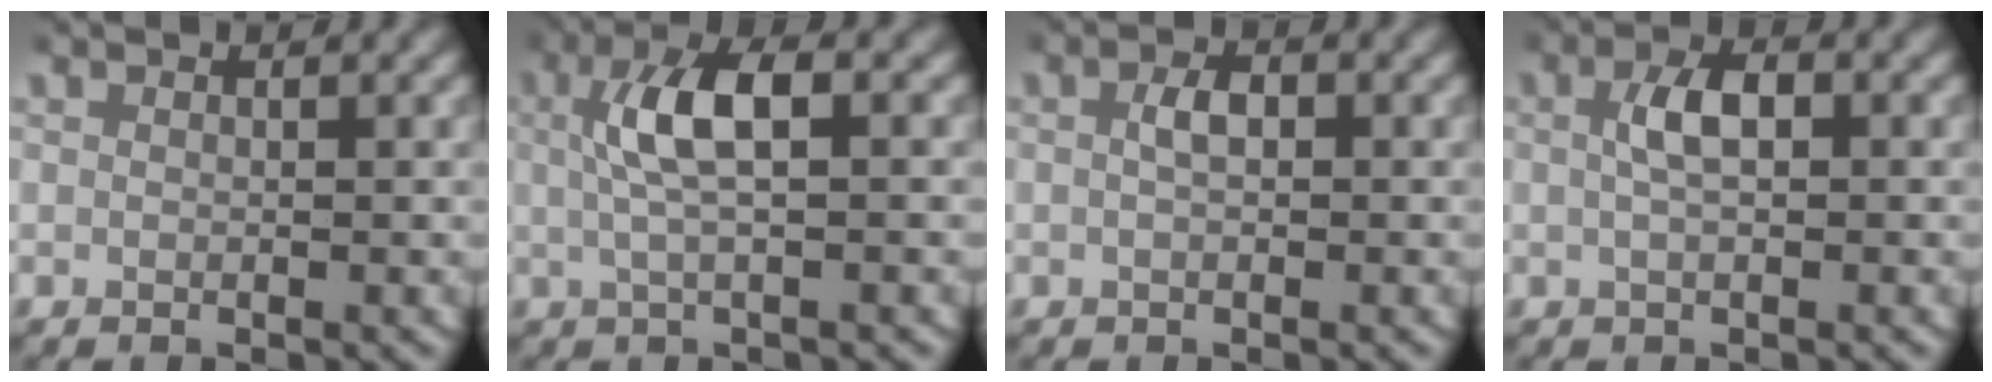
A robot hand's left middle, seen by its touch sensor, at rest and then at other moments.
{"total": 4.5, "force": [0.4, 1.1, 4.3], "torque": [-0.085, 0.013, 0.003]}
{"total": 1.6, "force": [-0.1, 0.8, 1.4], "torque": [-0.027, 0.002, -0.002]}
{"total": 2.7, "force": [0.2, 1.1, 2.4], "torque": [-0.045, 0.007, 0.000]}